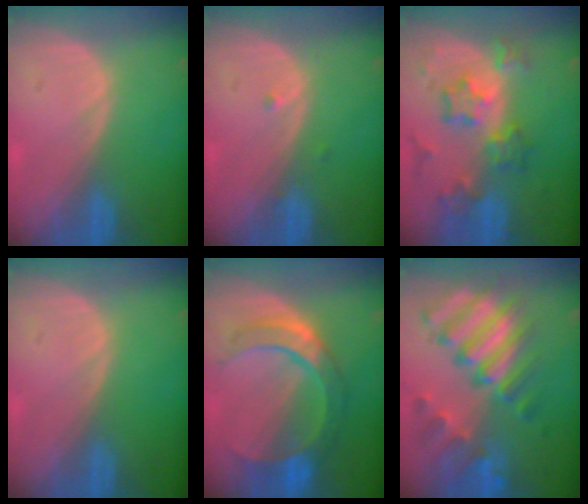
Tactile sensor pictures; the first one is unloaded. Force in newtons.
{"total": 0.9, "press": 0.7, "slide": 0.5}
{"total": 8.6, "press": 7.6, "slide": 4.0}
{"total": 0.0}
{"total": 8.3, "press": 8.3, "slide": 0.5}
{"total": 11.6, "press": 10.0, "slide": 5.9}